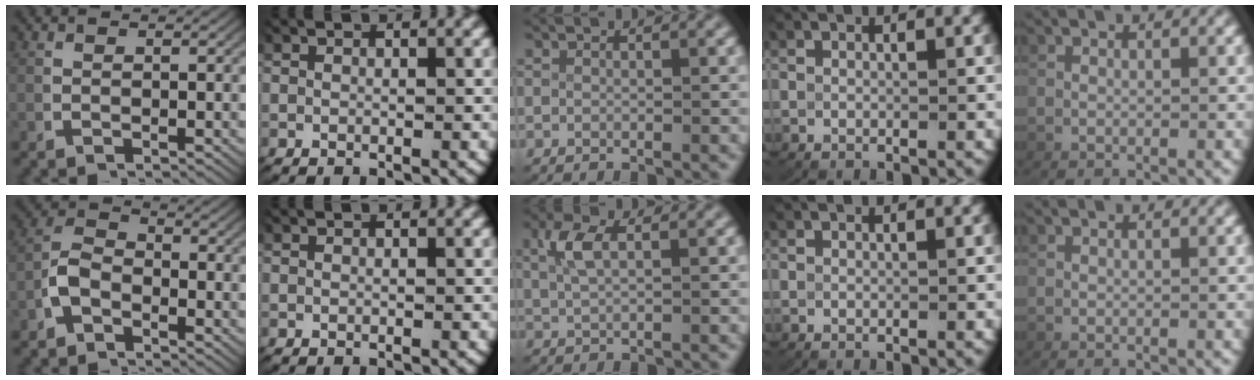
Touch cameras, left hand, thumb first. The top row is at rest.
{"thumb": {"total": 4.0, "force": [-1.6, 3.1, 2.0], "torque": [-0.045, -0.006, -0.032]}, "middle": {"total": 2.5, "force": [0.9, 1.0, 2.1], "torque": [-0.053, 0.000, 0.022]}}